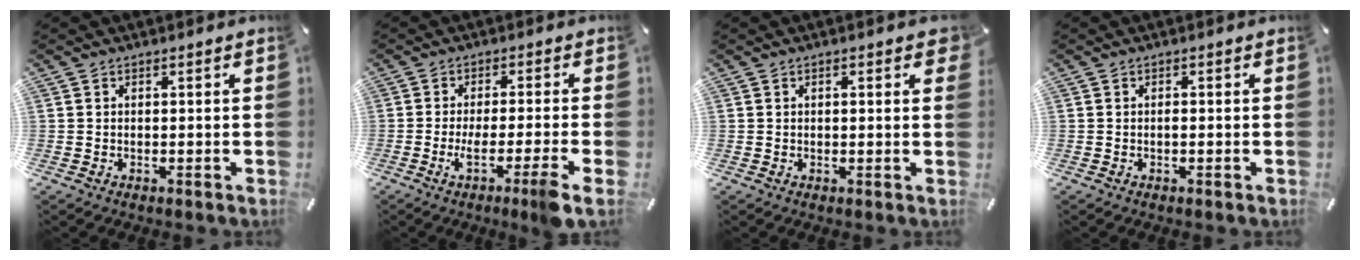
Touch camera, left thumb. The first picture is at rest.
{"total": 7.5, "force": [-3.1, -0.3, 6.8], "torque": [-0.115, -0.010, -0.054]}
{"total": 2.2, "force": [0.8, 0.7, 1.9], "torque": [-0.024, -0.002, 0.009]}
{"total": 0.7, "force": [-0.2, 0.1, 0.6], "torque": [-0.013, -0.003, -0.003]}